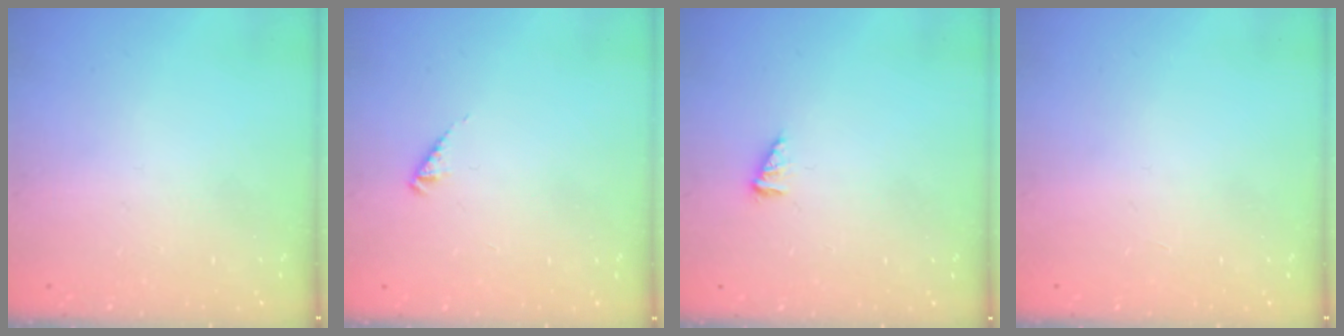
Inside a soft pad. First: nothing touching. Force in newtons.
{"total": 2.3, "press": 2.3, "slide": 0.4}
{"total": 1.7, "press": 1.7, "slide": 0.2}
{"total": 0.0}